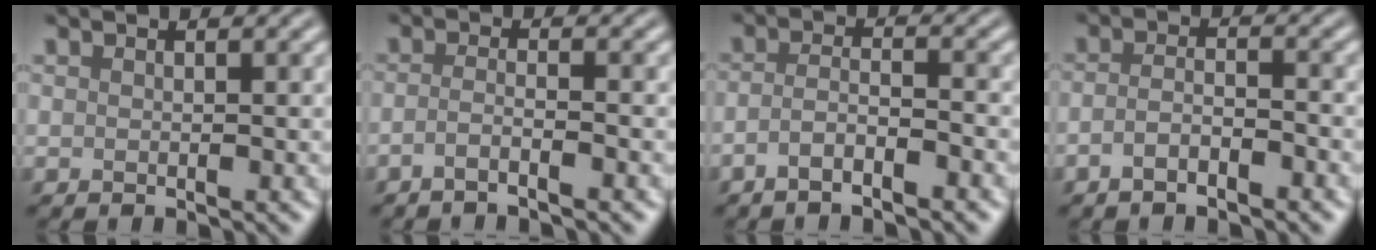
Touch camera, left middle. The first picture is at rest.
{"total": 2.0, "force": [-1.3, 0.4, 1.5], "torque": [-0.022, -0.003, -0.037]}
{"total": 2.8, "force": [-1.7, 0.7, 2.1], "torque": [-0.041, 0.004, -0.041]}
{"total": 2.5, "force": [-1.4, 0.7, 1.9], "torque": [-0.036, 0.005, -0.031]}